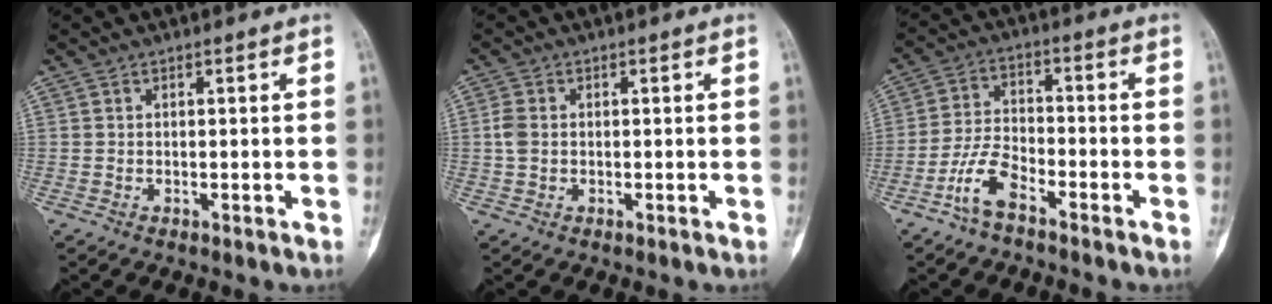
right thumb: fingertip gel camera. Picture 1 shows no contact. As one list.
[{"total": 2.5, "force": [0.0, 1.8, 1.7], "torque": [-0.044, 0.005, -0.002]}, {"total": 7.0, "force": [-4.5, 2.9, 4.5], "torque": [-0.095, 0.029, -0.095]}]